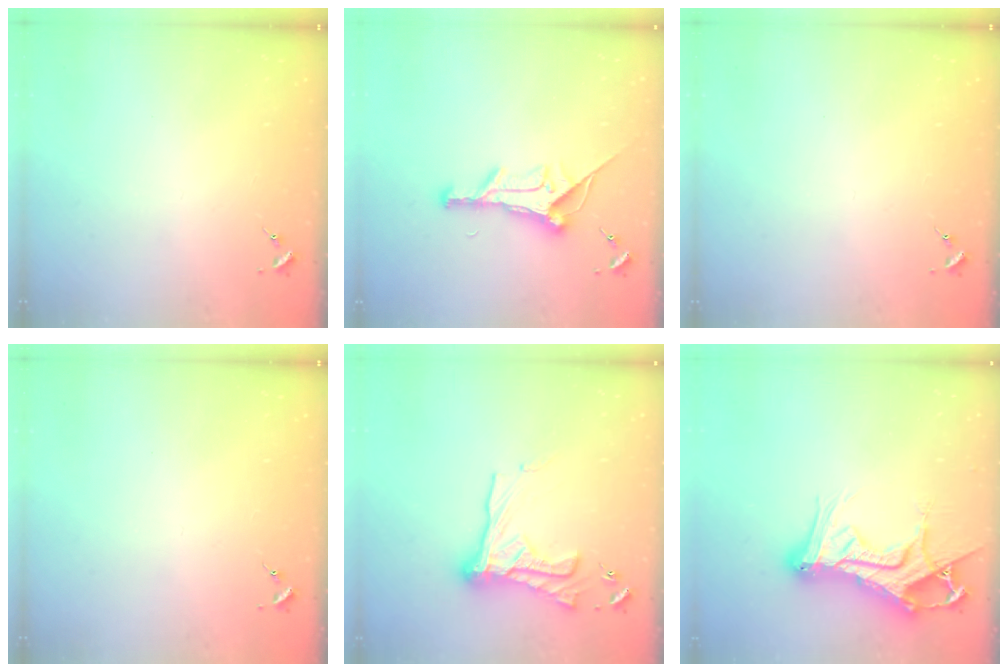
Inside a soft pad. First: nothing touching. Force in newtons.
{"total": 14.6, "press": 14.6, "slide": 0.6}
{"total": 0.0}
{"total": 0.0}
{"total": 16.5, "press": 16.4, "slide": 1.5}
{"total": 19.9, "press": 19.8, "slide": 1.8}